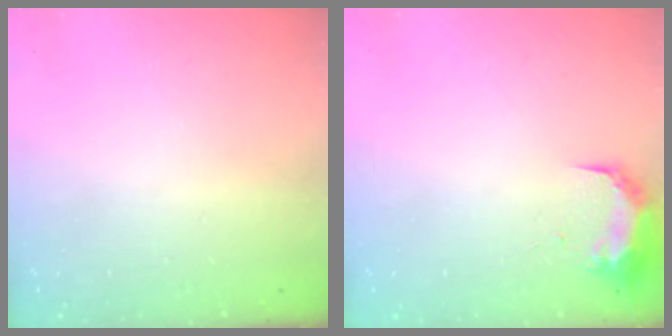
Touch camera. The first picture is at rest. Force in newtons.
{"total": 9.8, "press": 9.7, "slide": 0.7}